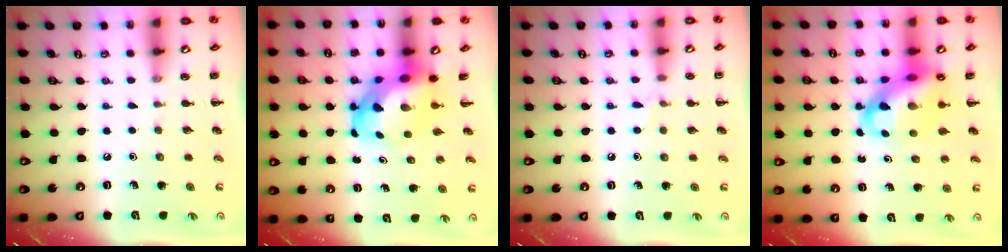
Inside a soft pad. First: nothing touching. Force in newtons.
{"total": 6.1, "press": 5.8, "slide": 1.8}
{"total": 4.8, "press": 4.5, "slide": 1.6}
{"total": 14.1, "press": 13.6, "slide": 3.8}